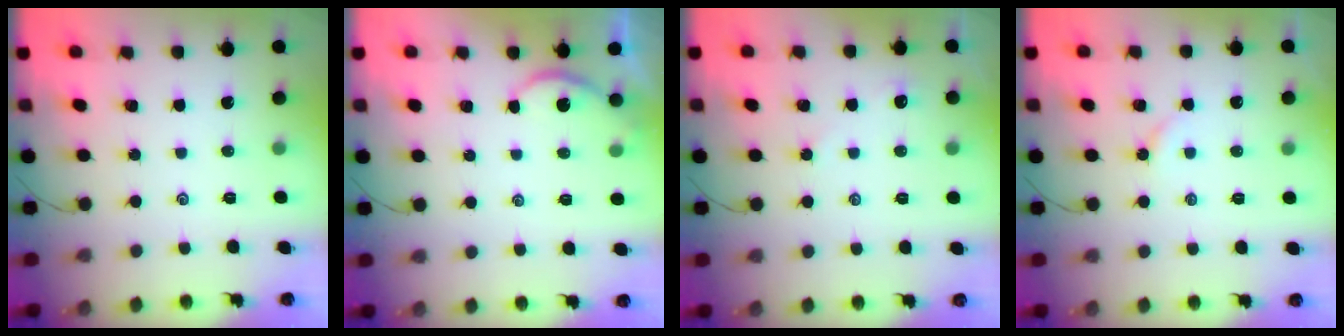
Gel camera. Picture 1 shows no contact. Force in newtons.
{"total": 3.3, "press": 3.3, "slide": 0.2}
{"total": 2.3, "press": 2.3, "slide": 0.3}
{"total": 2.2, "press": 2.2, "slide": 0.3}